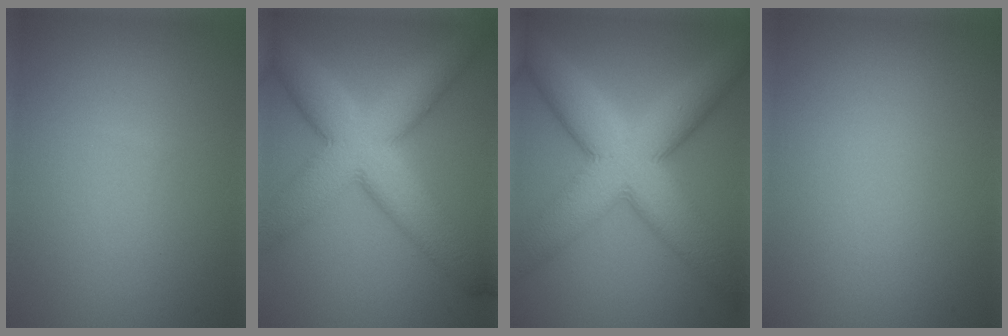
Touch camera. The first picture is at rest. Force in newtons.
{"total": 10.8, "press": 10.8, "slide": 0.4}
{"total": 12.1, "press": 12.1, "slide": 0.2}
{"total": 0.0}